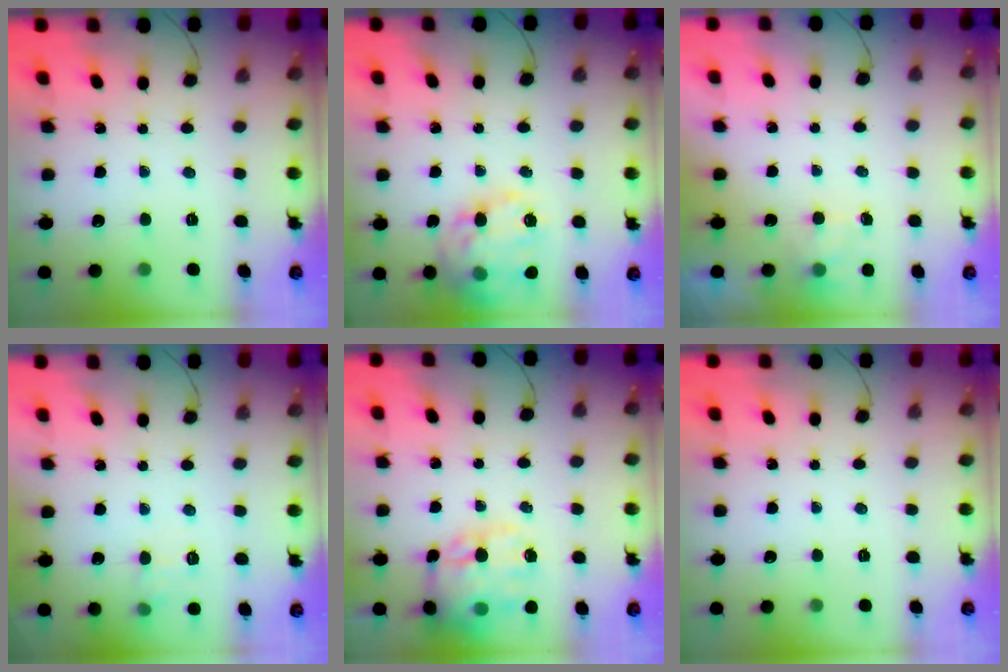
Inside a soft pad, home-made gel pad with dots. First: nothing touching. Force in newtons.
{"total": 19.7, "press": 19.6, "slide": 2.1}
{"total": 2.4, "press": 2.0, "slide": 1.4}
{"total": 6.8, "press": 6.6, "slide": 1.8}
{"total": 15.6, "press": 15.1, "slide": 3.8}
{"total": 0.0}